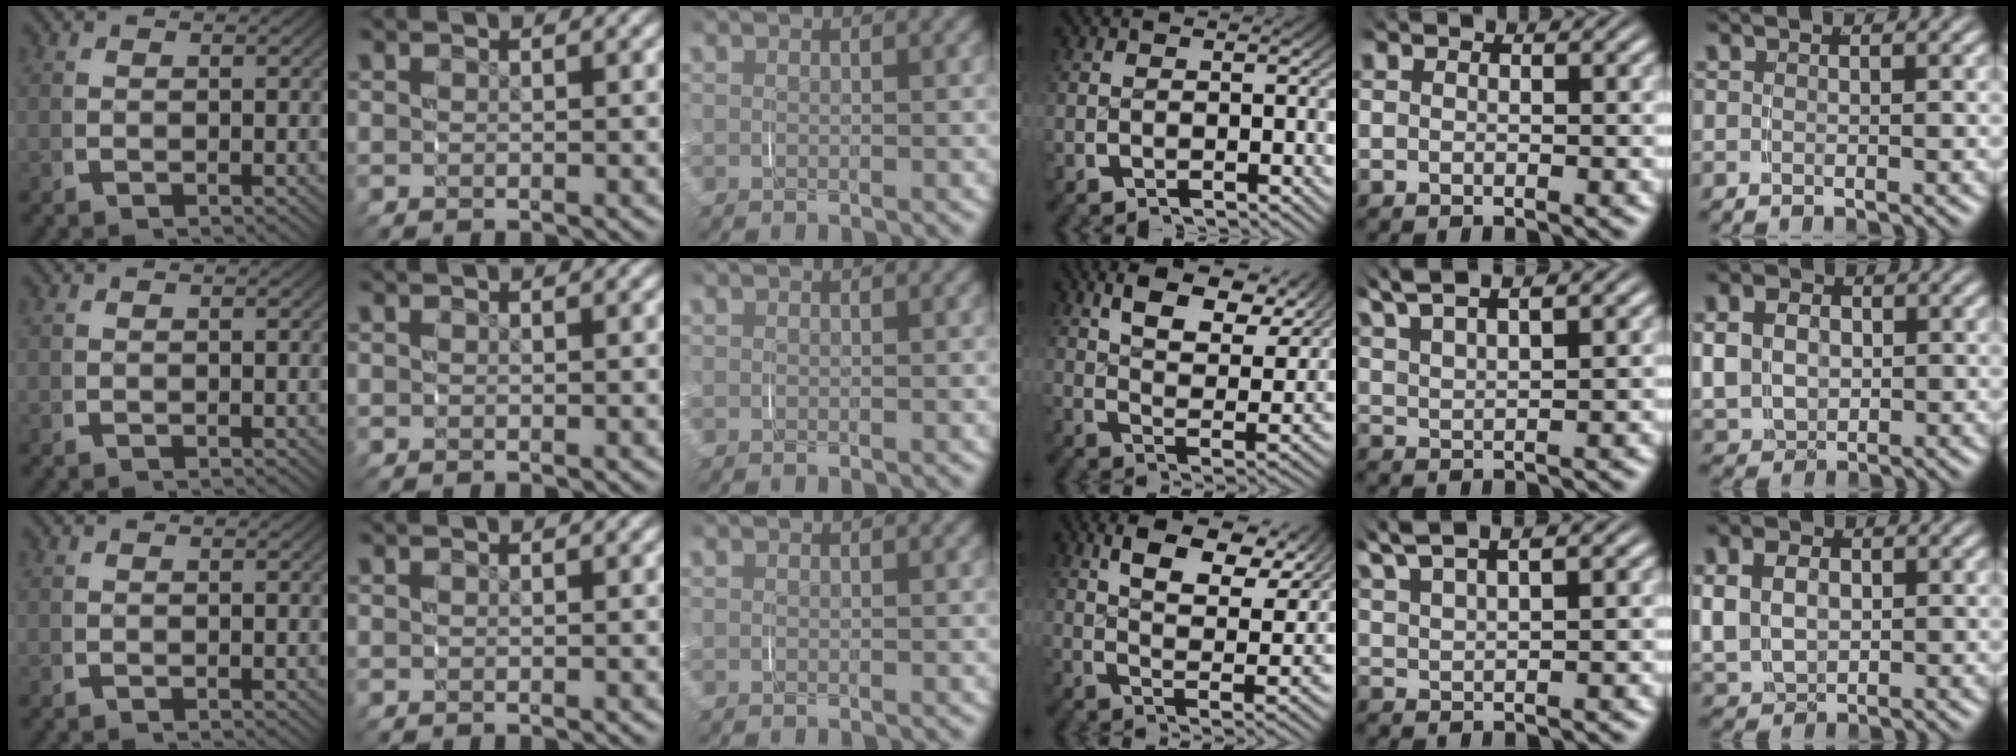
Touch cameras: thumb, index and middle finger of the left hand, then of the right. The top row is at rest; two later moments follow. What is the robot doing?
{"motion": "grasp_and_lifting", "object": "shorts"}